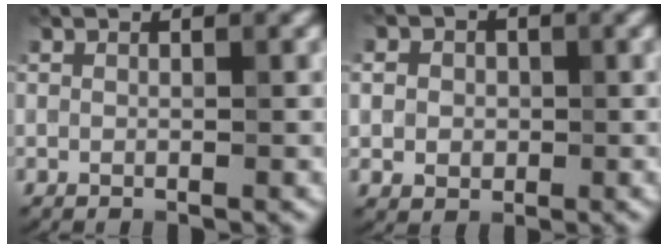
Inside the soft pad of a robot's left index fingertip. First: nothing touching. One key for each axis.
{"total": 3.3, "fx": 0.4, "fy": 3.0, "fz": 1.4, "tx": -0.013, "ty": 0.012, "tz": -0.008}